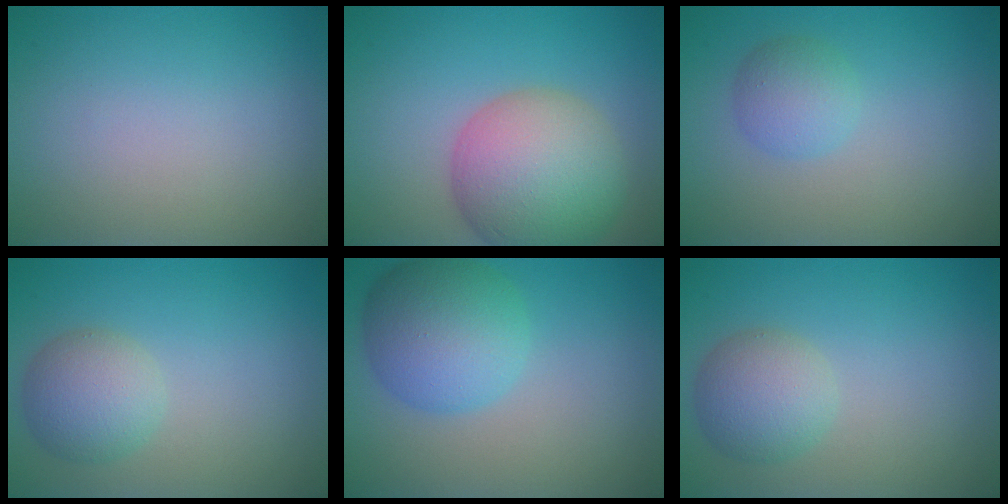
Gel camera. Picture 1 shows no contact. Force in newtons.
{"total": 9.2, "press": 9.1, "slide": 0.6}
{"total": 2.5, "press": 2.5, "slide": 0.1}
{"total": 3.7, "press": 3.7, "slide": 0.1}
{"total": 6.7, "press": 6.7, "slide": 0.2}
{"total": 3.7, "press": 3.7, "slide": 0.1}